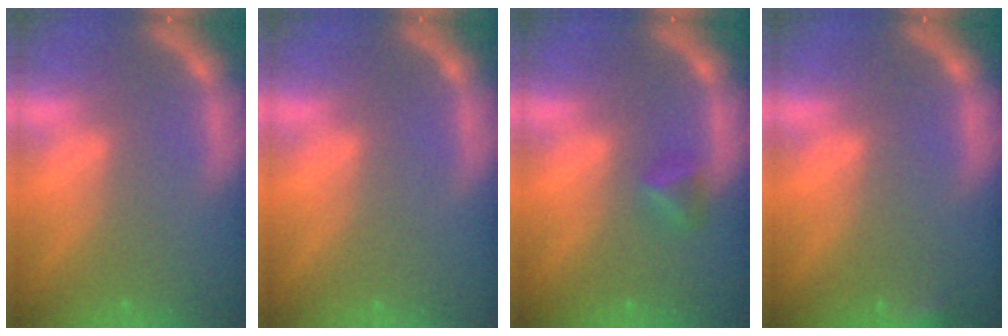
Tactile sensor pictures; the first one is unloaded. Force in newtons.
{"total": 0.0}
{"total": 1.9}
{"total": 1.9}